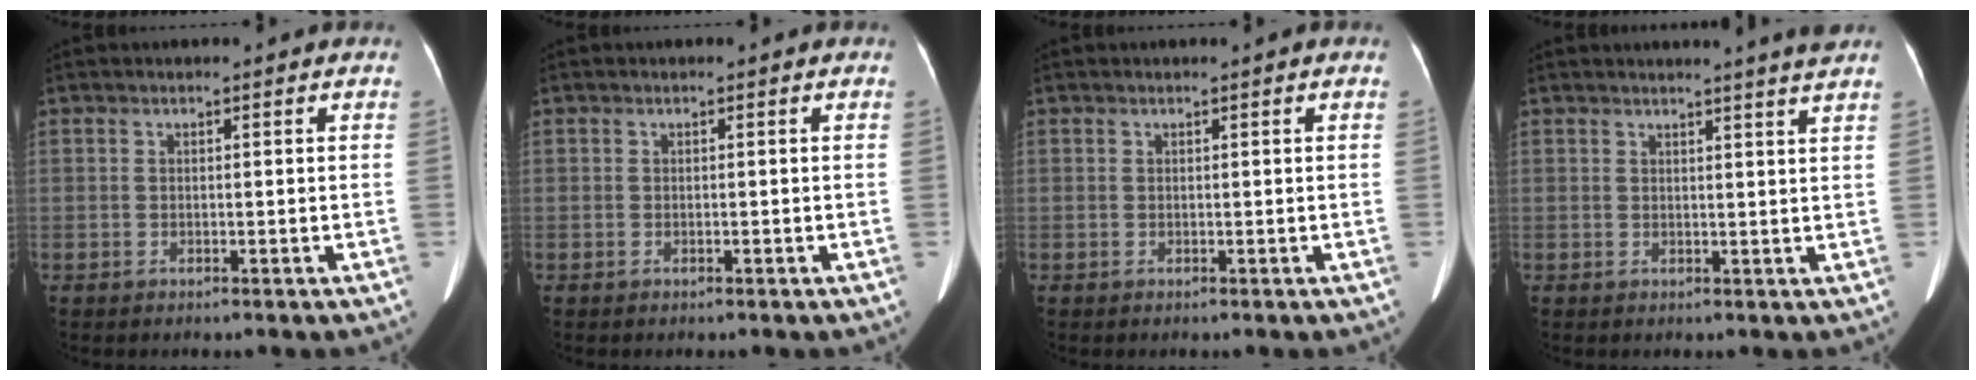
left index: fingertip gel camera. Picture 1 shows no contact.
{"total": 0.0}
{"total": 0.0}
{"total": 4.9, "force": [4.4, -1.1, 2.0], "torque": [-0.026, -0.002, 0.038]}